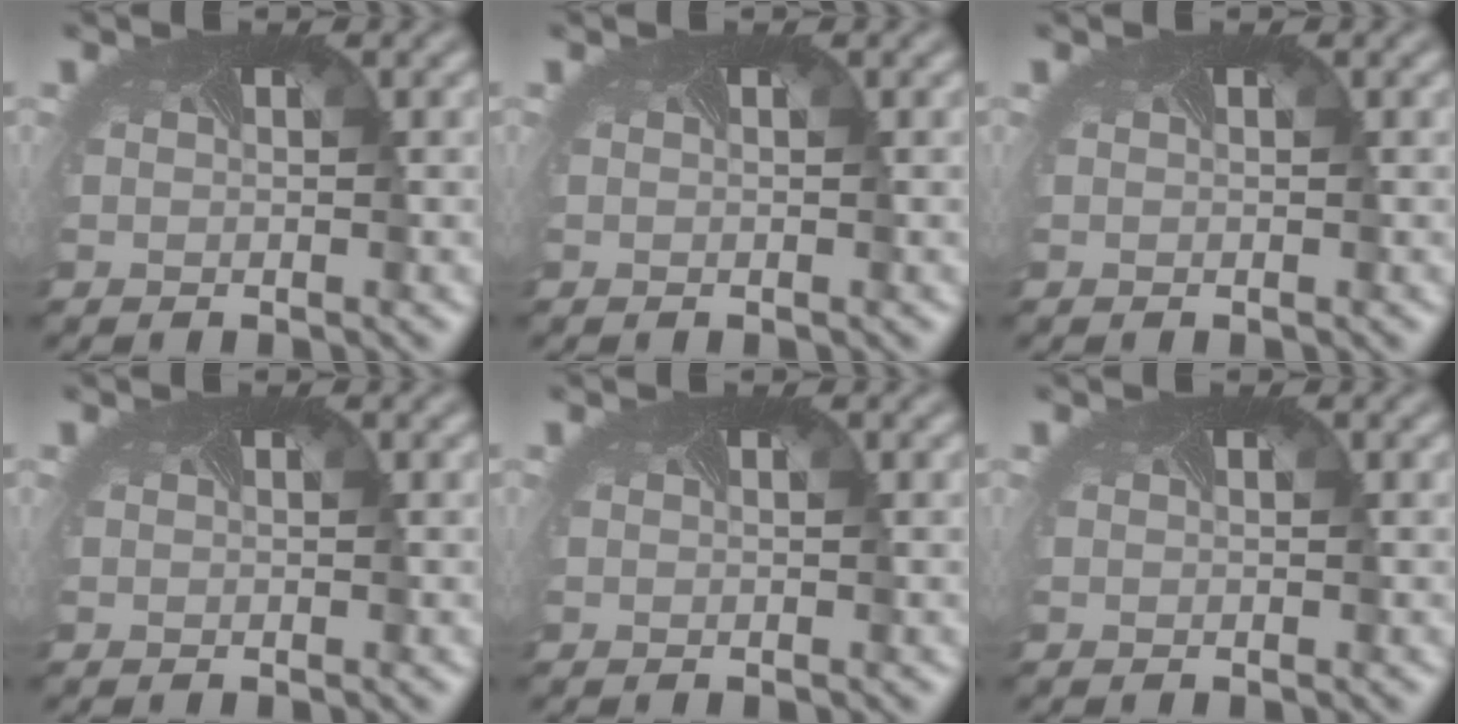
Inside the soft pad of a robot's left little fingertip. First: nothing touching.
{"total": 0.0}
{"total": 0.0}
{"total": 0.0}
{"total": 0.0}
{"total": 0.0}